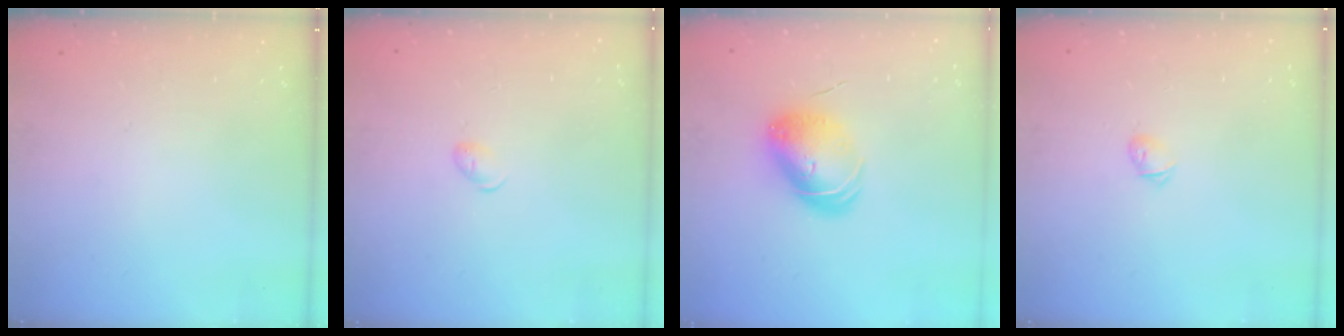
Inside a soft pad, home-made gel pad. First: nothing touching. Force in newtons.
{"total": 3.8, "press": 3.7, "slide": 0.6}
{"total": 10.3, "press": 10.3, "slide": 0.8}
{"total": 2.8, "press": 2.7, "slide": 0.6}